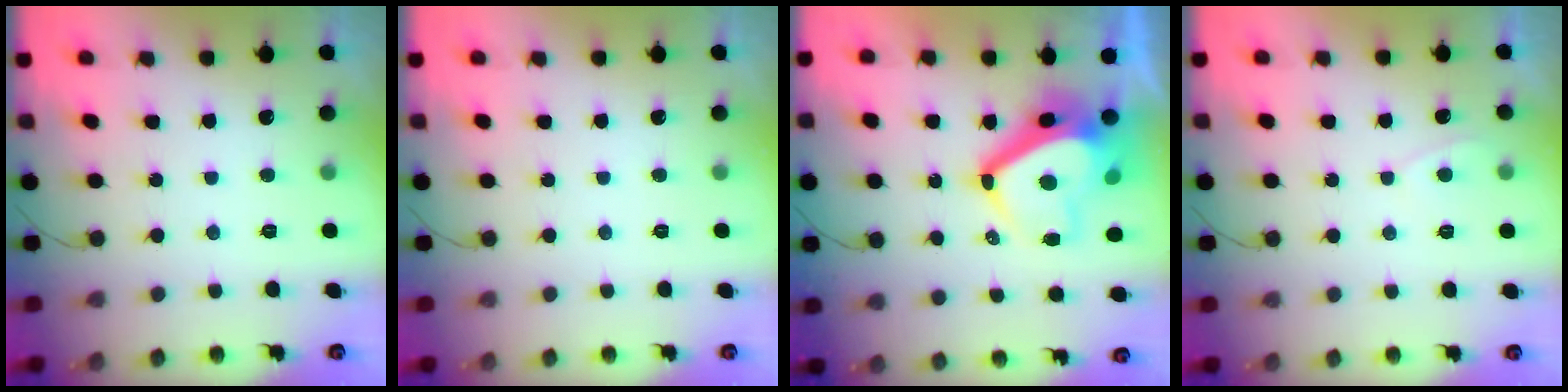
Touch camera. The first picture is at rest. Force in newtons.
{"total": 0.0}
{"total": 14.2, "press": 14.2, "slide": 1.4}
{"total": 2.3, "press": 2.3, "slide": 0.2}